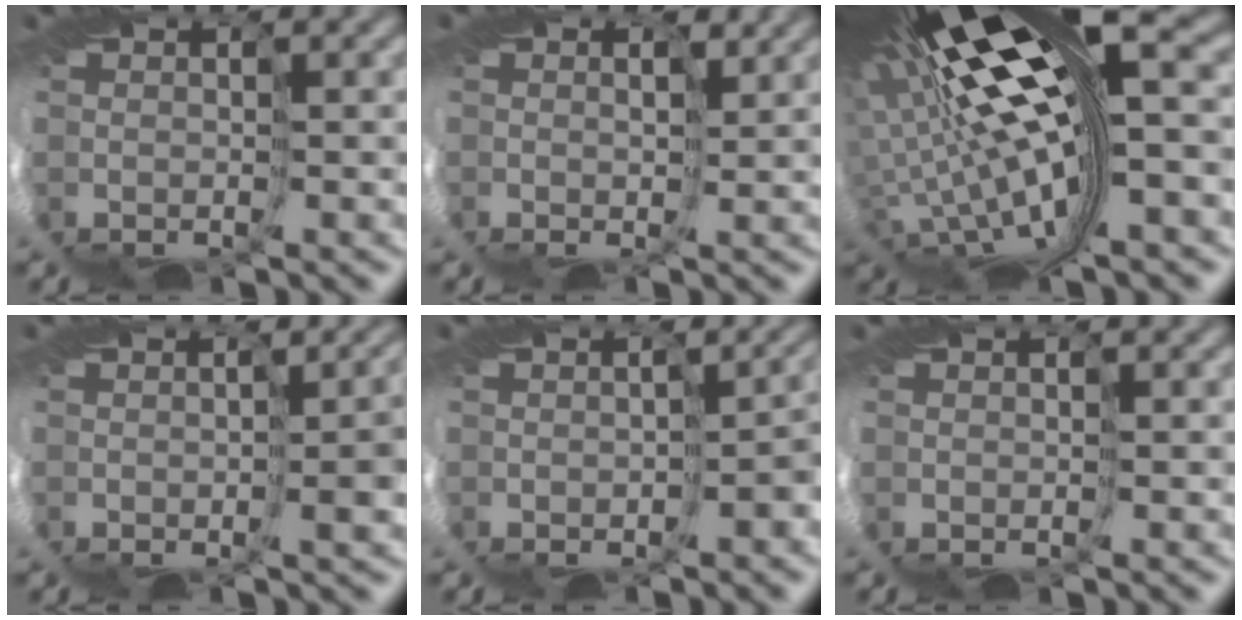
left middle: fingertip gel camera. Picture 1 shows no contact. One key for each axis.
{"total": 2.6, "fx": 1.9, "fy": 1.2, "fz": 1.4, "tx": -0.039, "ty": 0.011, "tz": 0.016}
{"total": 13.8, "fx": 3.8, "fy": 2.5, "fz": 13.0, "tx": -0.217, "ty": -0.016, "tz": 0.066}
{"total": 3.9, "fx": -0.6, "fy": 0.8, "fz": 3.7, "tx": -0.058, "ty": 0.002, "tz": 0.004}
{"total": 4.3, "fx": -2.7, "fy": 1.2, "fz": 3.1, "tx": -0.045, "ty": -0.007, "tz": -0.018}
{"total": 0.0}